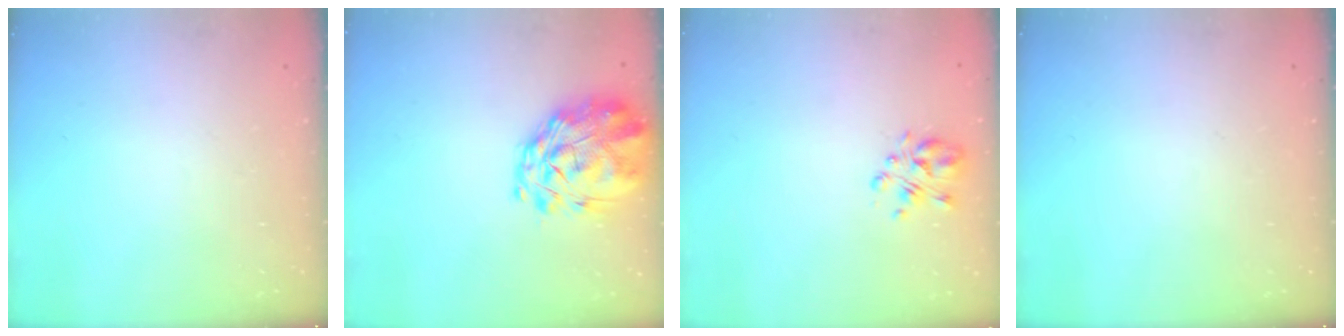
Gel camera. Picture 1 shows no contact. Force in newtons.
{"total": 3.2, "press": 2.7, "slide": 1.8}
{"total": 3.9, "press": 3.7, "slide": 0.9}
{"total": 0.0}